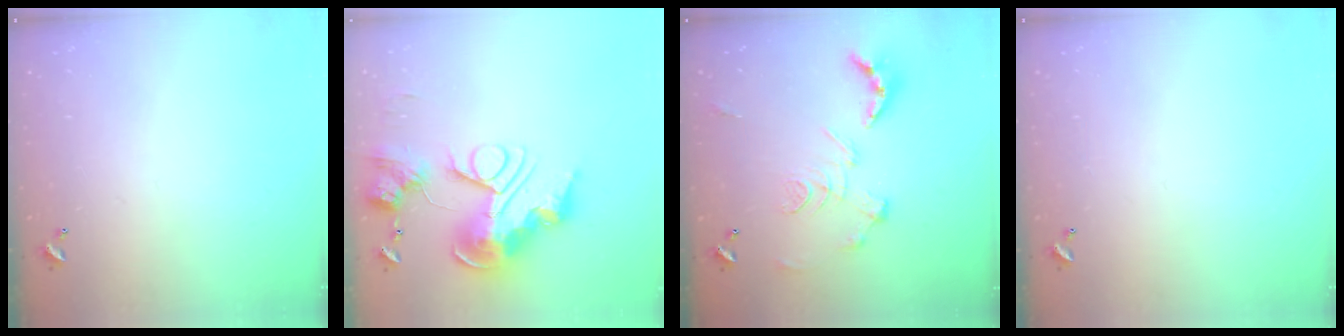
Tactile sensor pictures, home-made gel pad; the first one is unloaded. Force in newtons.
{"total": 0.9, "press": 0.9, "slide": 0.0}
{"total": 2.9, "press": 2.3, "slide": 1.7}
{"total": 0.0}